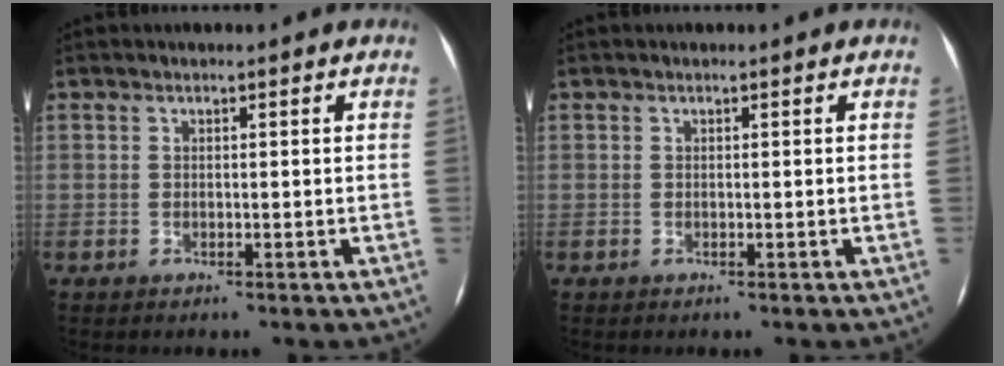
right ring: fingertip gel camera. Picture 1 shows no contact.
{"total": 0.0}